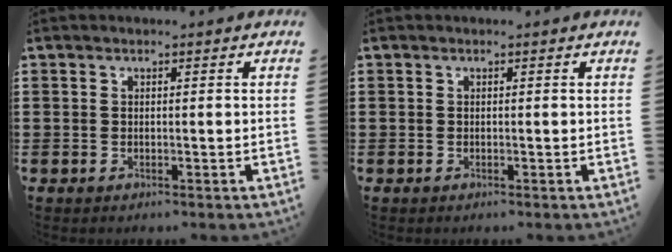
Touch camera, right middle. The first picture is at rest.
{"total": 0.0}